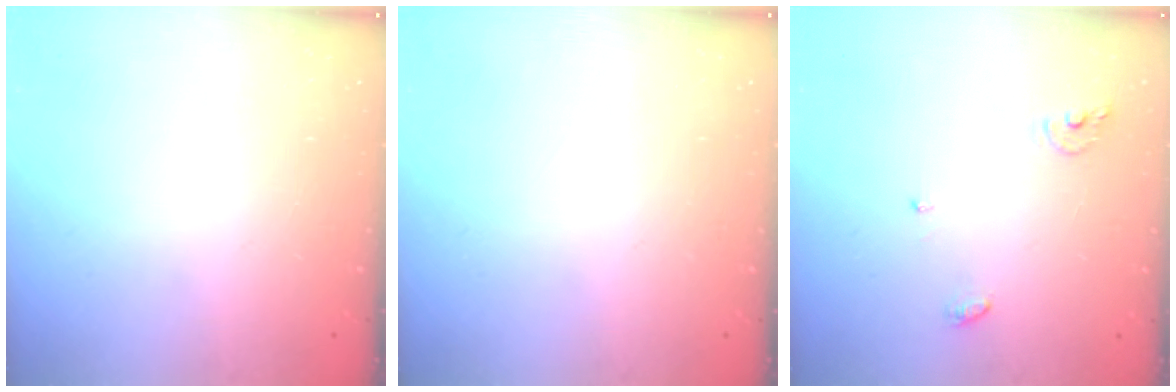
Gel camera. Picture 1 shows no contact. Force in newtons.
{"total": 0.0}
{"total": 6.2, "press": 6.2, "slide": 0.2}